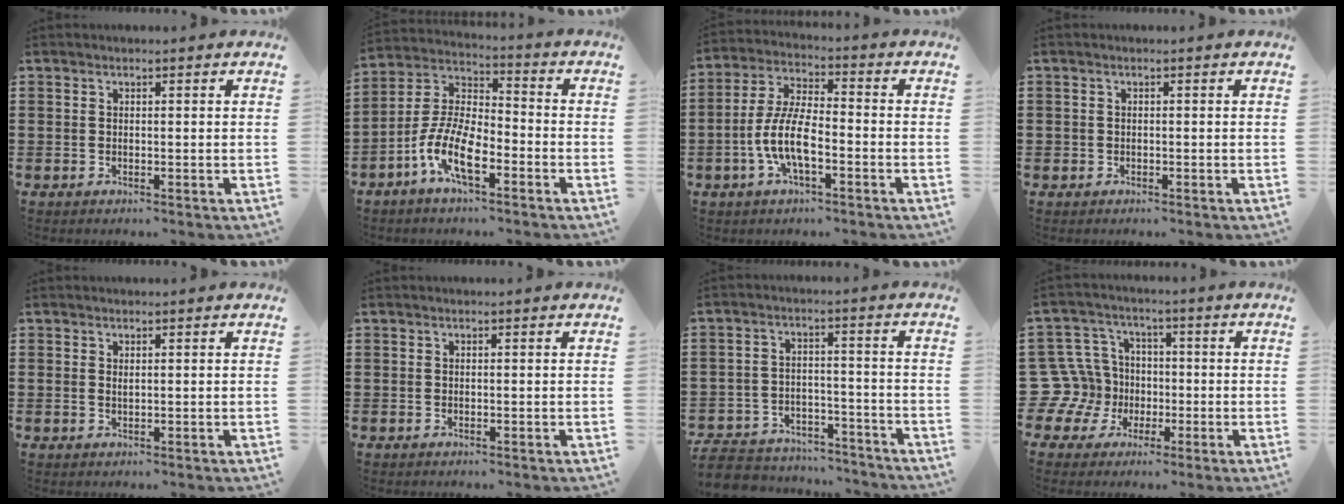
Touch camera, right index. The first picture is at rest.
{"total": 9.5, "force": [-5.1, 3.3, 7.3], "torque": [-0.184, -0.011, -0.104]}
{"total": 8.5, "force": [-3.0, 2.8, 7.4], "torque": [-0.180, -0.014, -0.064]}
{"total": 0.7, "force": [-0.5, 0.5, 0.1], "torque": [-0.004, 0.002, -0.012]}
{"total": 0.6, "force": [0.3, 0.3, 0.4], "torque": [-0.009, 0.003, 0.006]}
{"total": 0.0}
{"total": 5.9, "force": [-5.7, 1.3, 0.8], "torque": [-0.030, 0.009, -0.118]}
{"total": 10.0, "force": [-1.2, 9.7, 2.2], "torque": [-0.117, 0.005, -0.018]}